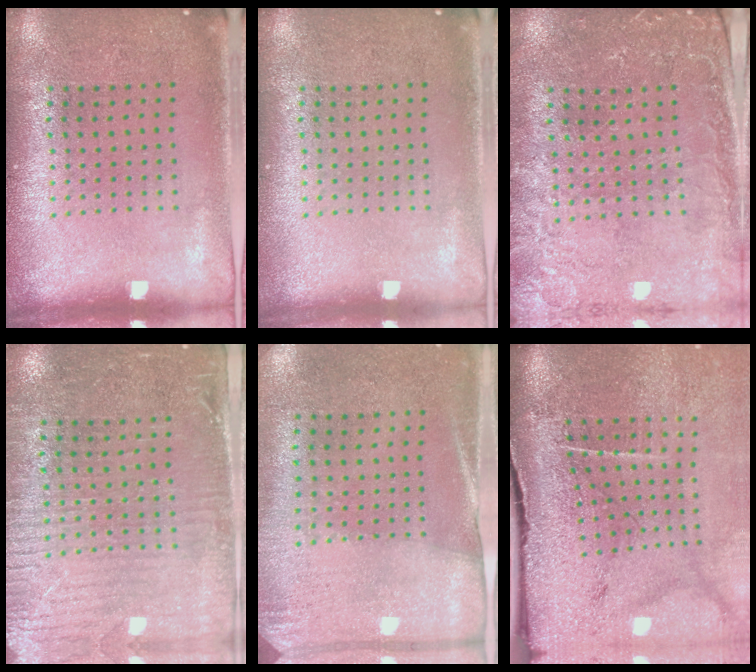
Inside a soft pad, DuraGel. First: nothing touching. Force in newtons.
{"total": 0.0}
{"total": 0.6, "press": 0.4, "slide": 0.4}
{"total": 3.5, "press": 2.9, "slide": 1.8}
{"total": 2.6, "press": 2.2, "slide": 1.3}
{"total": 4.3, "press": 3.5, "slide": 2.5}